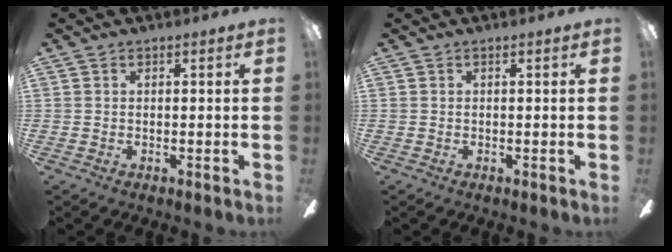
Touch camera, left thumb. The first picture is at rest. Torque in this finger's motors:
{"motor_torque": [-0.25, -0.09, 0.17, 0.05, 0.00]}